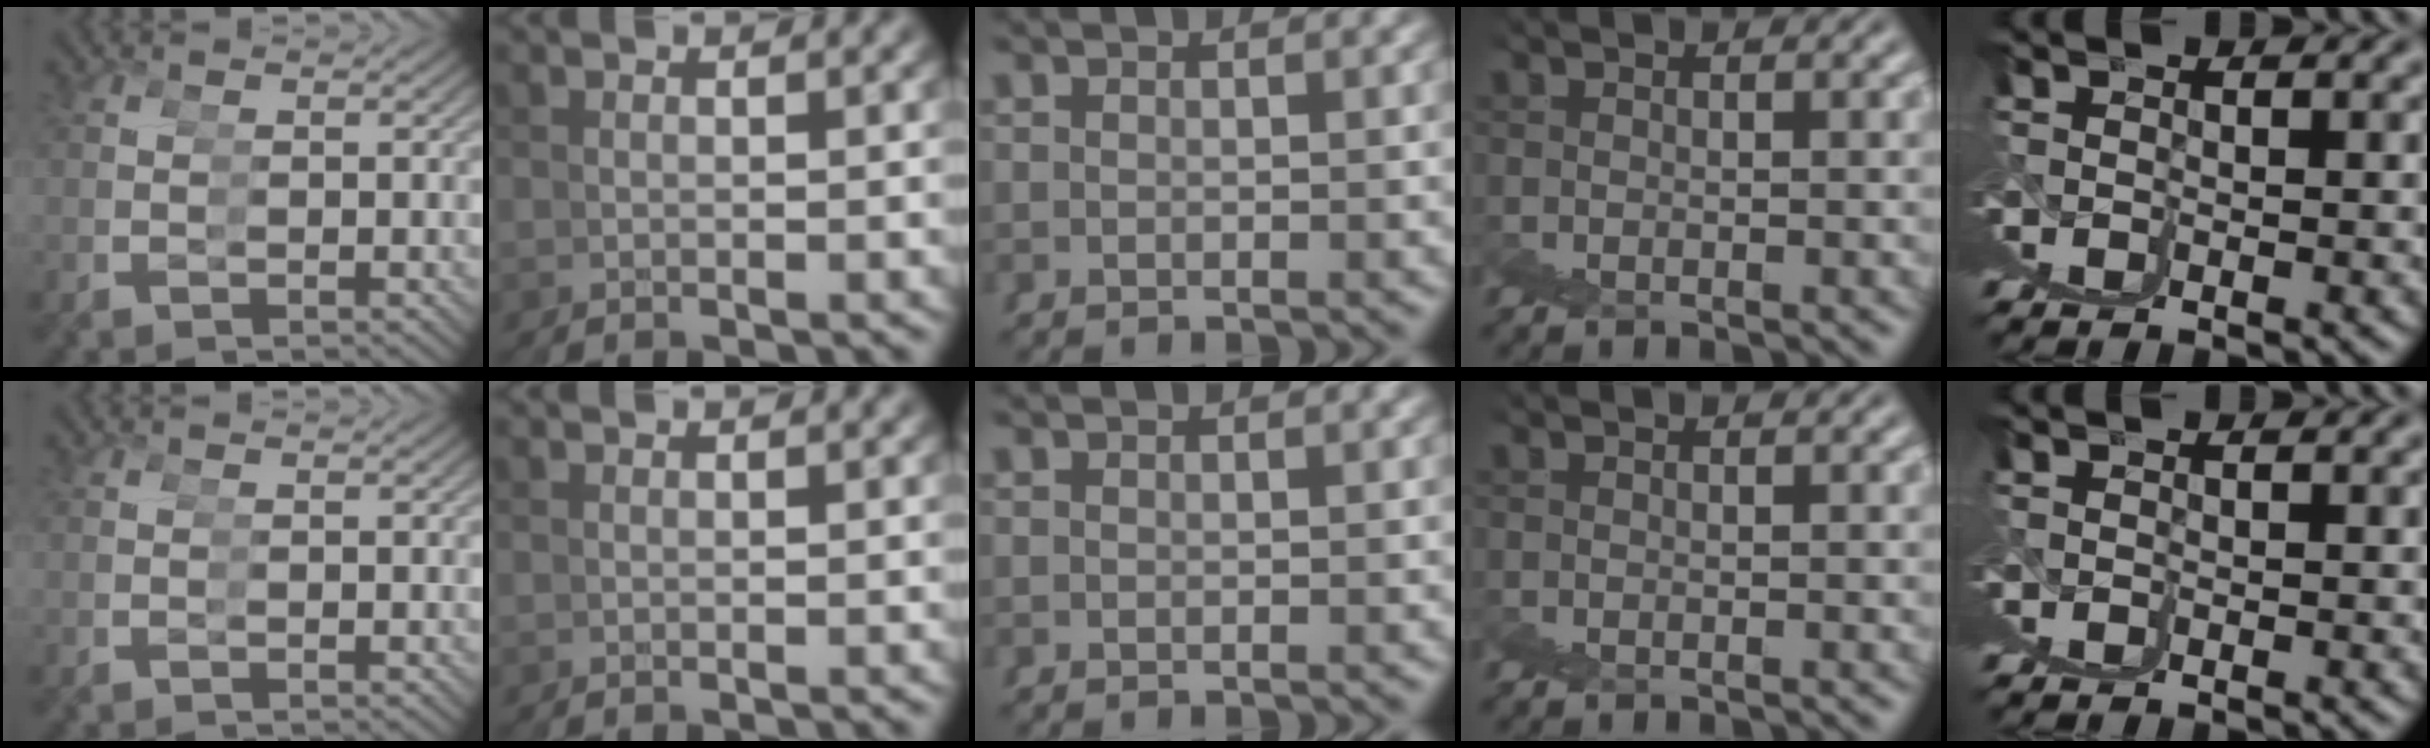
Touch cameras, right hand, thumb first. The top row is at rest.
{}